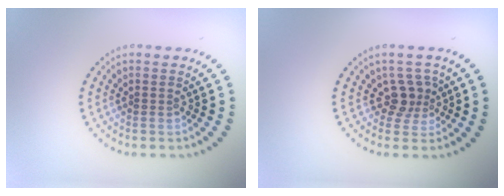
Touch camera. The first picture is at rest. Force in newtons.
{"total": 2.3, "press": 1.7, "slide": 1.5}